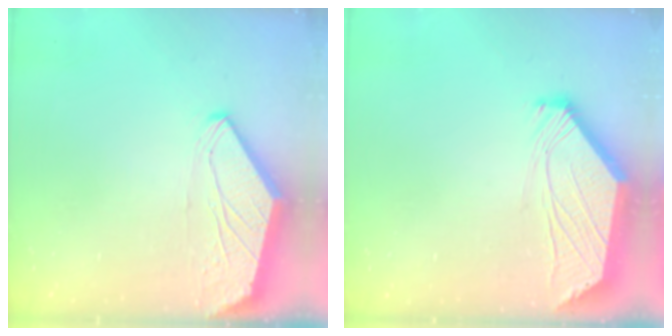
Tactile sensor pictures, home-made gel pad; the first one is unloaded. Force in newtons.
{"total": 2.5, "press": 2.4, "slide": 0.6}